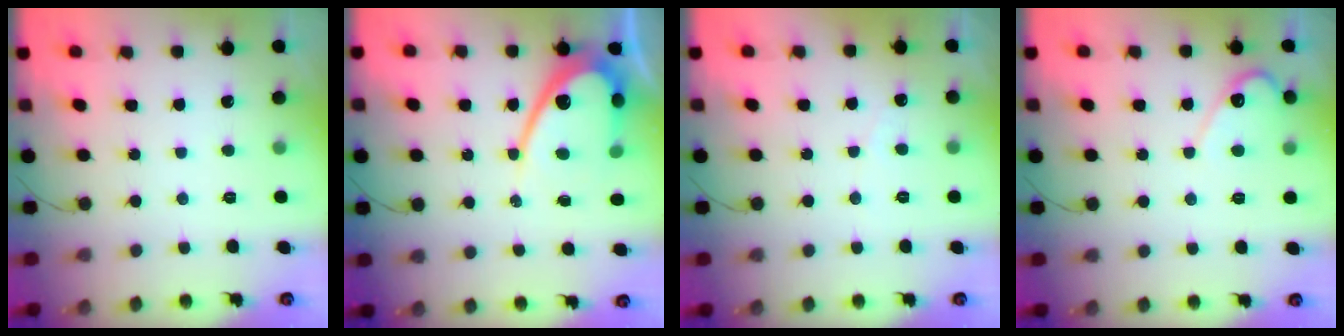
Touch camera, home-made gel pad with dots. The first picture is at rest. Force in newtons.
{"total": 12.6, "press": 12.6, "slide": 0.9}
{"total": 2.4, "press": 2.4, "slide": 0.2}
{"total": 5.7, "press": 5.7, "slide": 0.3}